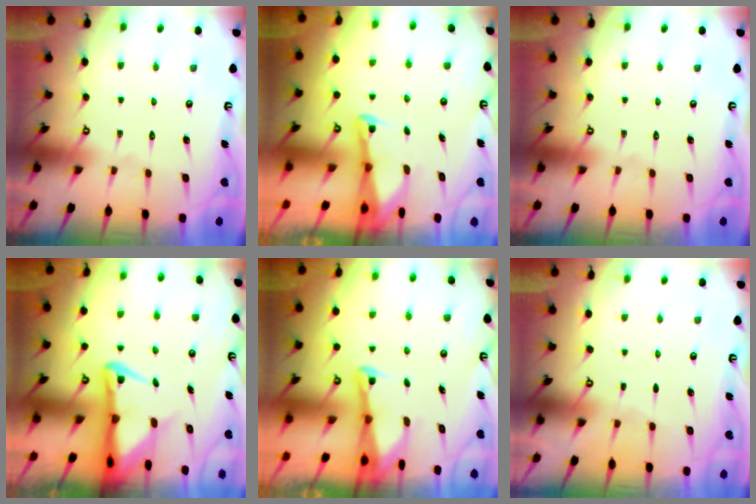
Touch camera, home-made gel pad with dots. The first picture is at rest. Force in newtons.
{"total": 2.3, "press": 2.3, "slide": 0.2}
{"total": 0.0}
{"total": 5.0, "press": 4.9, "slide": 0.7}
{"total": 2.3, "press": 2.3, "slide": 0.2}
{"total": 3.1, "press": 3.0, "slide": 0.5}